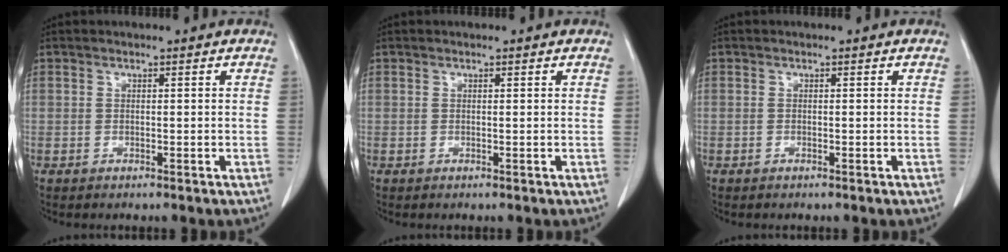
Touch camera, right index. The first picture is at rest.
{"total": 0.0}
{"total": 0.0}